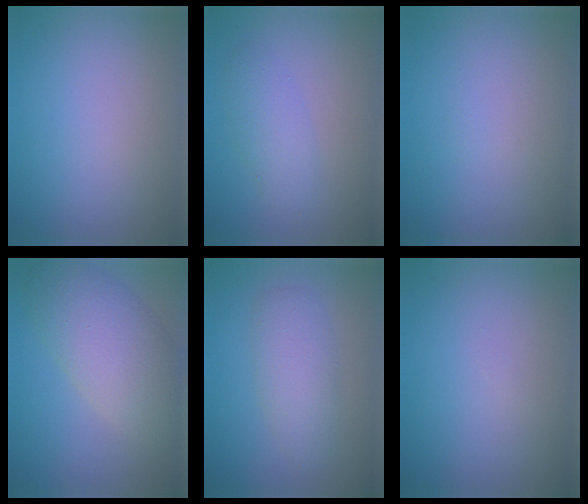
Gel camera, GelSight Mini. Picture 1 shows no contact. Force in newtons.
{"total": 2.4, "press": 2.4, "slide": 0.1}
{"total": 0.0}
{"total": 7.3, "press": 7.3, "slide": 0.5}
{"total": 3.4, "press": 3.4, "slide": 0.1}
{"total": 0.0}